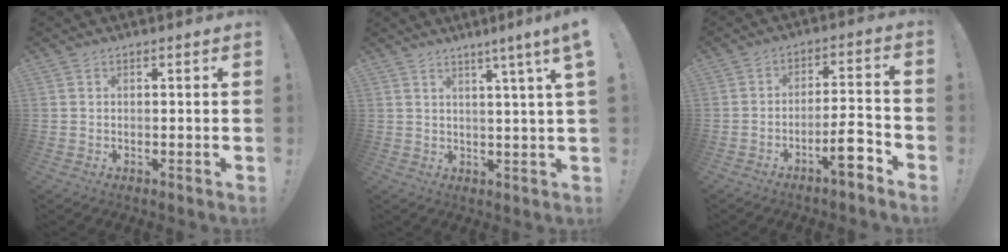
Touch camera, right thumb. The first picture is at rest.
{"total": 5.5, "force": [2.5, -0.9, 4.9], "torque": [-0.067, -0.016, 0.034]}
{"total": 9.0, "force": [-5.6, 1.7, 6.8], "torque": [-0.100, 0.031, -0.096]}